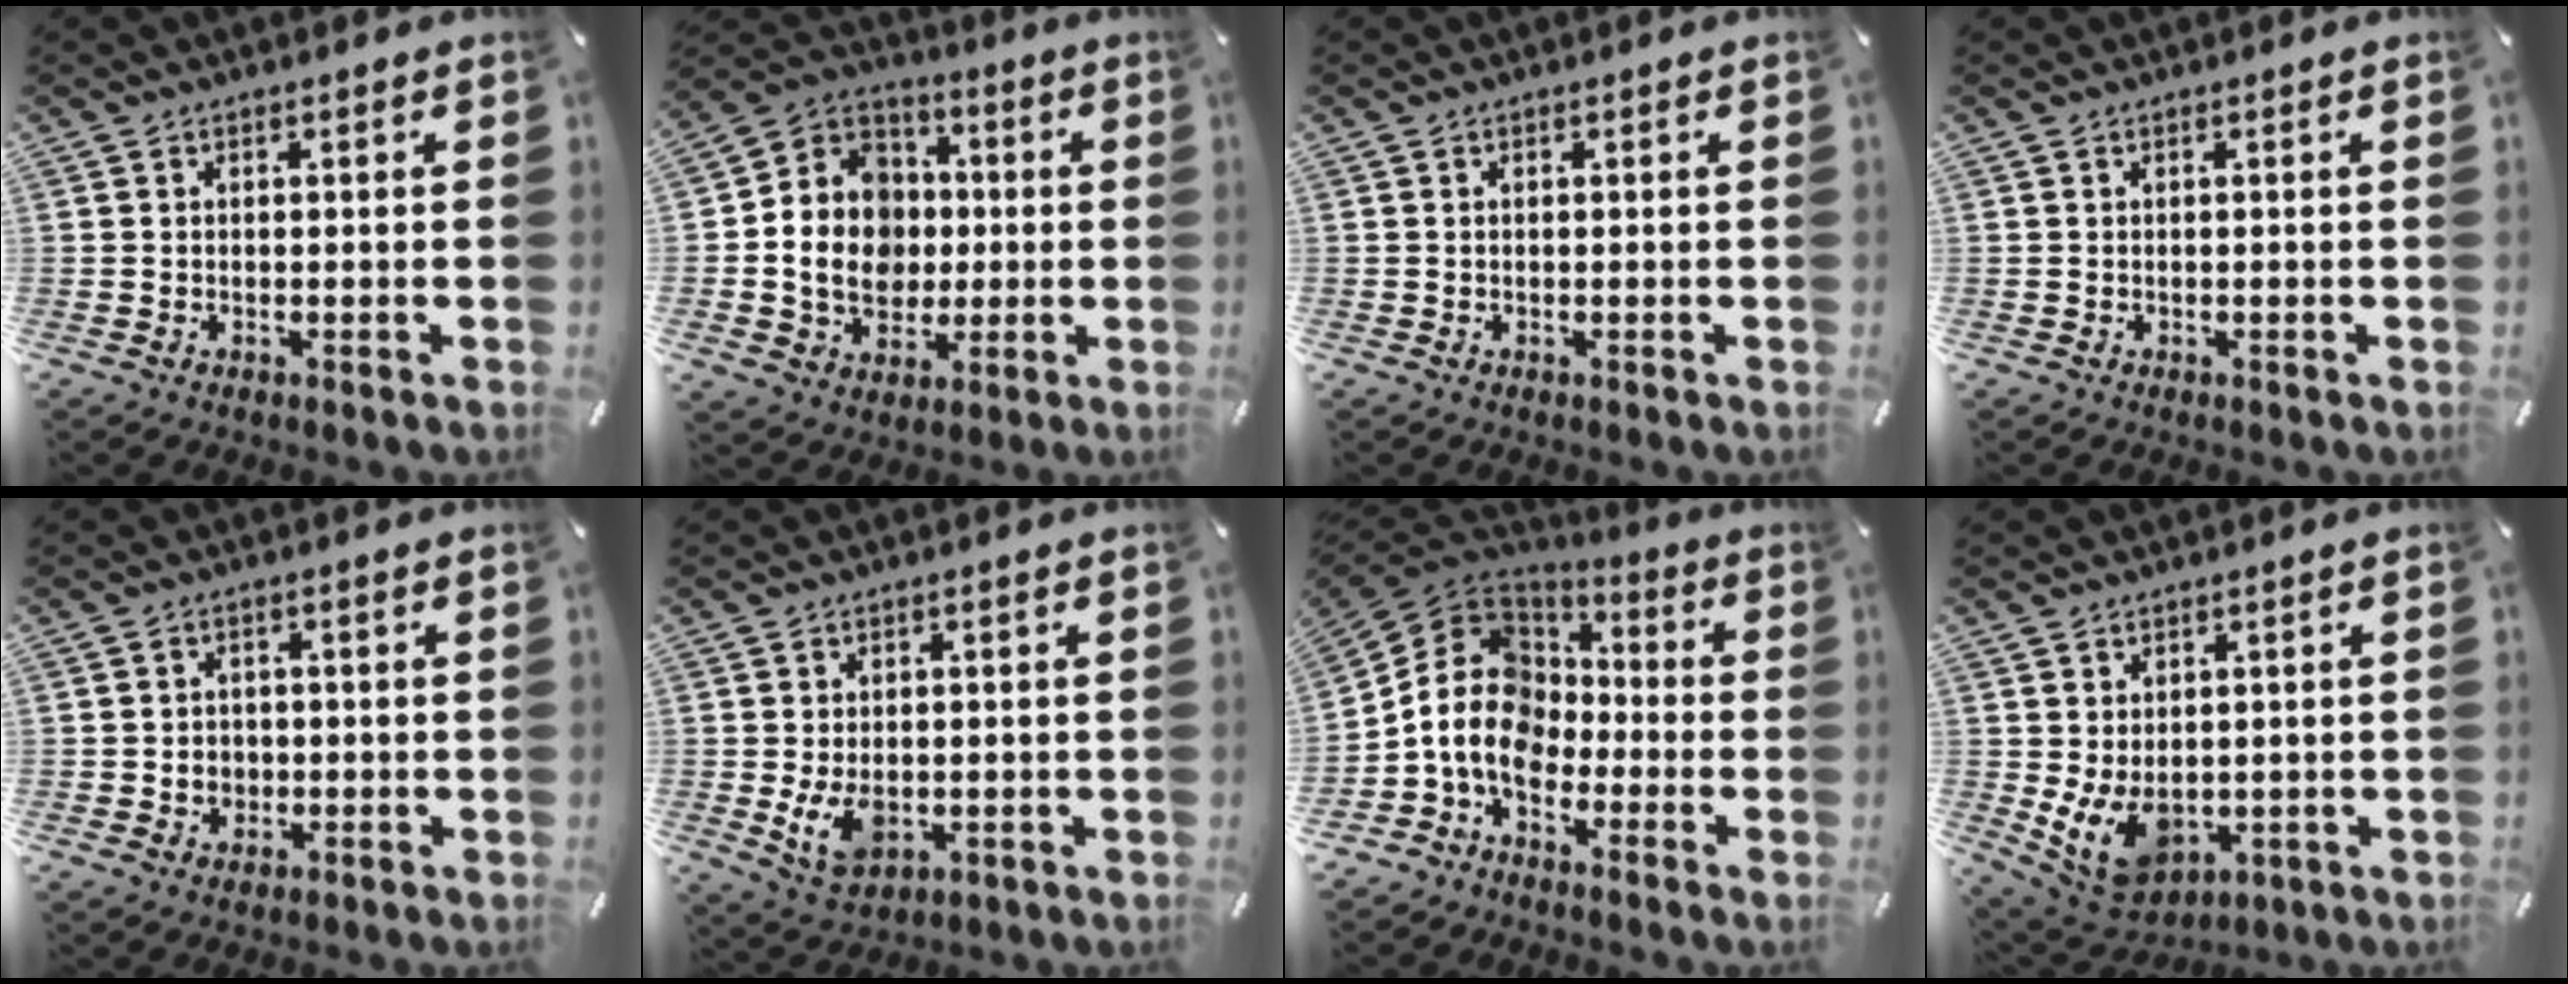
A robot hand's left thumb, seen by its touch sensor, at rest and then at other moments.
{"total": 13.8, "force": [-1.6, 12.1, 6.3], "torque": [-0.143, 0.009, -0.025]}
{"total": 0.0}
{"total": 0.0}
{"total": 3.2, "force": [-0.4, 3.1, 0.9], "torque": [-0.010, 0.001, -0.010]}
{"total": 6.8, "force": [-0.8, 5.0, 4.5], "torque": [-0.086, -0.004, -0.013]}
{"total": 13.5, "force": [-4.1, 11.0, 6.6], "torque": [-0.164, 0.026, -0.078]}
{"total": 9.3, "force": [-0.8, 7.3, 5.6], "torque": [-0.104, -0.007, -0.009]}